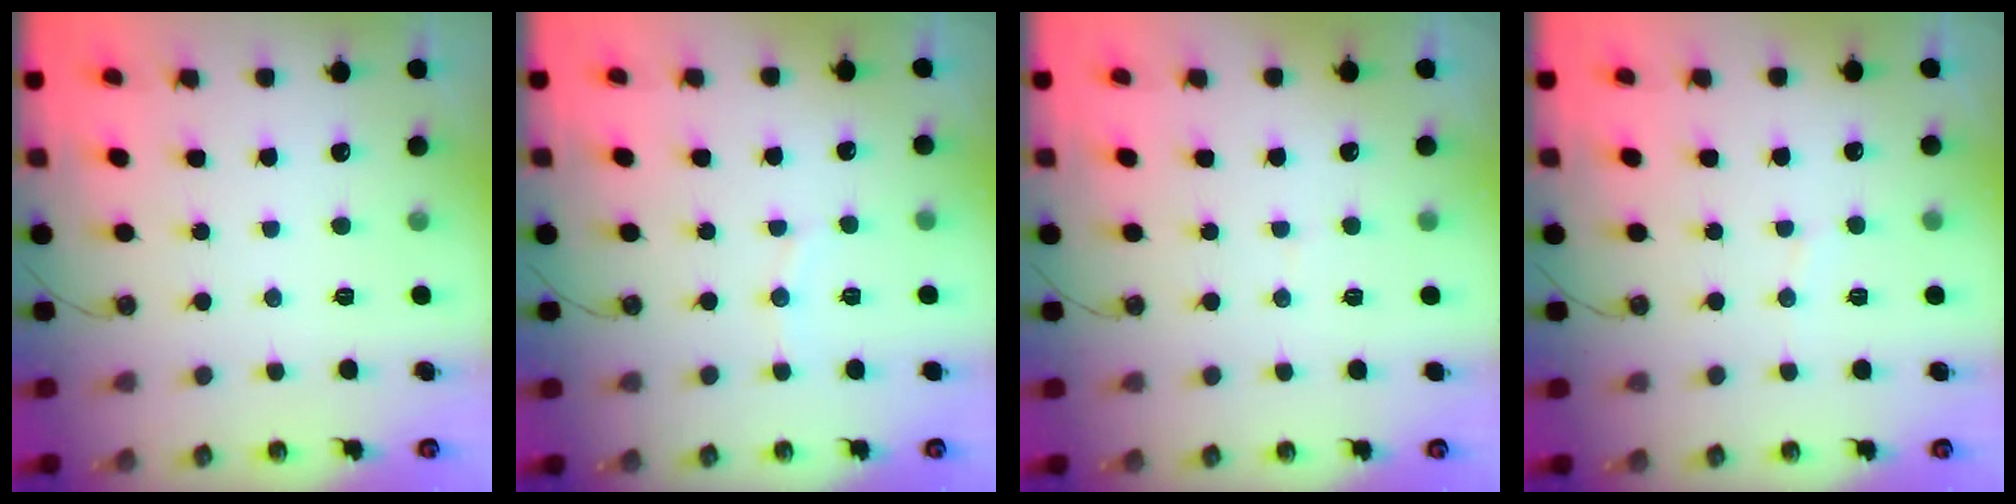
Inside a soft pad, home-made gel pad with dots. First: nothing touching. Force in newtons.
{"total": 4.3, "press": 4.2, "slide": 1.0}
{"total": 1.8, "press": 1.8, "slide": 0.1}
{"total": 4.0, "press": 4.0, "slide": 0.4}